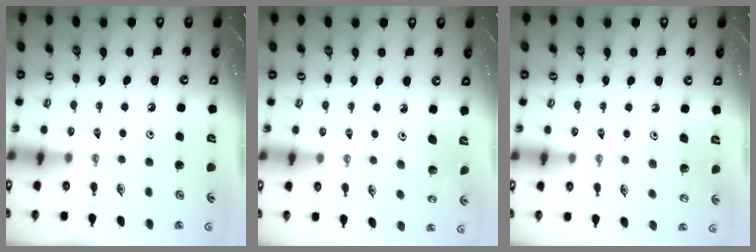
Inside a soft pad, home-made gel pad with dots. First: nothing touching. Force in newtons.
{"total": 3.5, "press": 3.5, "slide": 0.2}
{"total": 5.5, "press": 5.5, "slide": 0.4}